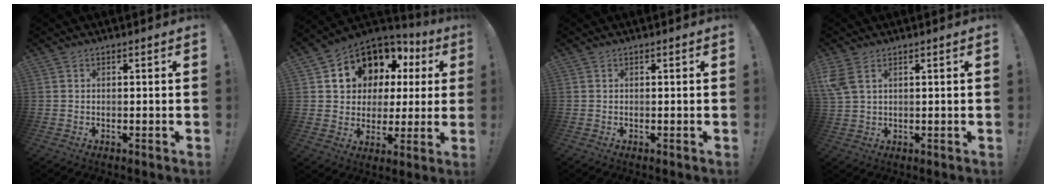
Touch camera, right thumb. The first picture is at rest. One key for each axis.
{"total": 11.7, "fx": 6.6, "fy": 8.7, "fz": 4.1, "tx": -0.065, "ty": -0.055, "tz": 0.136}
{"total": 0.0}
{"total": 5.3, "fx": 2.5, "fy": 2.6, "fz": 3.9, "tx": -0.077, "ty": -0.006, "tz": 0.049}